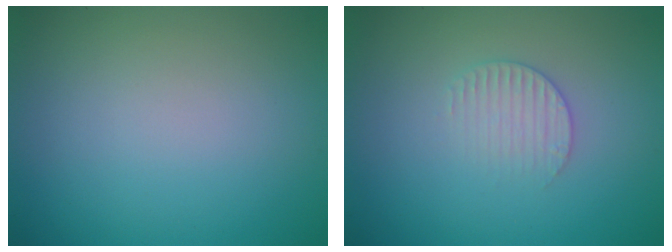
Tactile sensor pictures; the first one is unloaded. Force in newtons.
{"total": 1.9, "press": 1.9, "slide": 0.3}